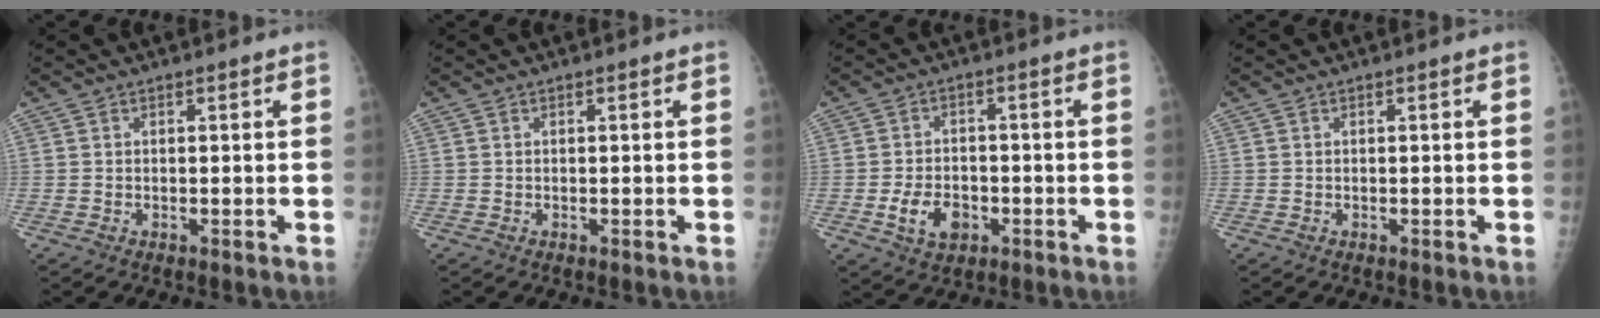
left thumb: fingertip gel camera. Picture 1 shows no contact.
{"total": 0.0}
{"total": 6.7, "force": [-2.3, 4.7, 4.2], "torque": [-0.063, 0.012, -0.035]}
{"total": 0.0}